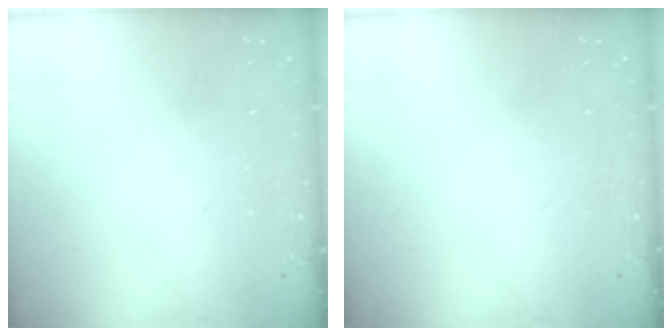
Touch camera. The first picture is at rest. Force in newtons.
{"total": 0.0}